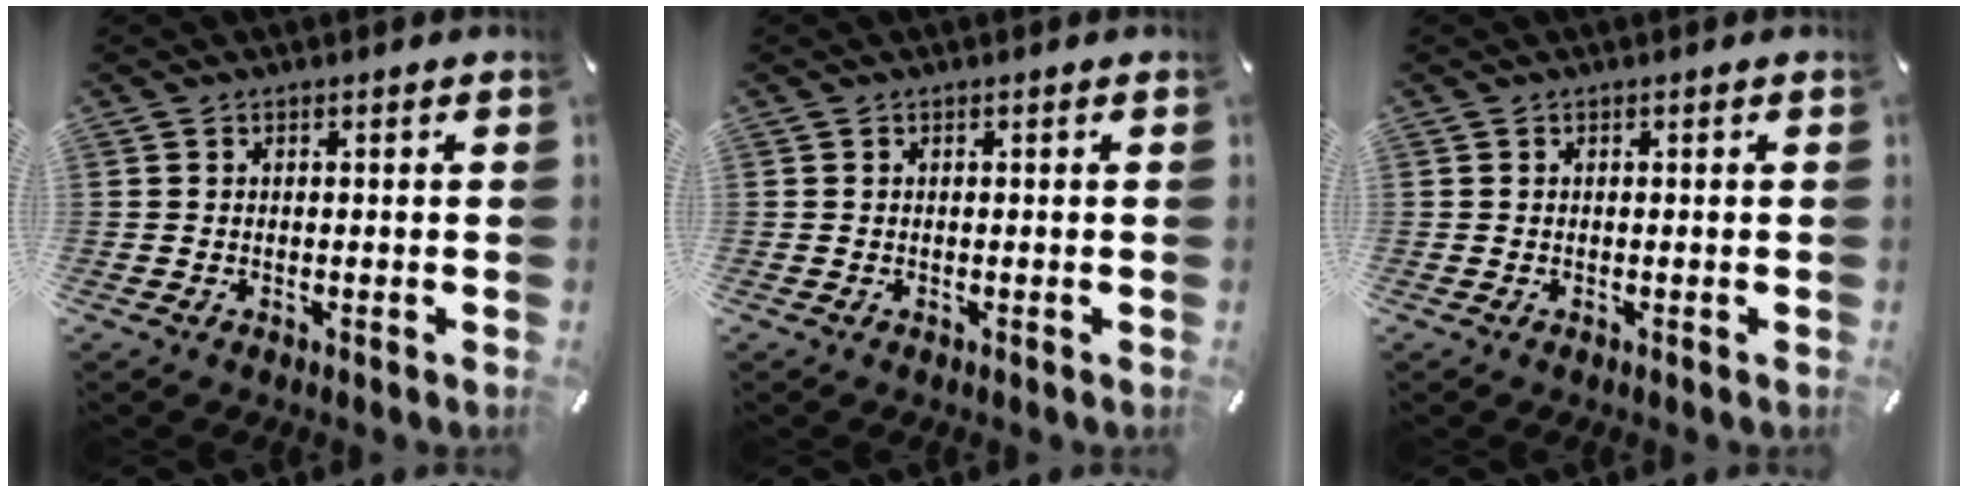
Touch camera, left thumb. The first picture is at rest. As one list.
[{"total": 0.0}, {"total": 0.0}]